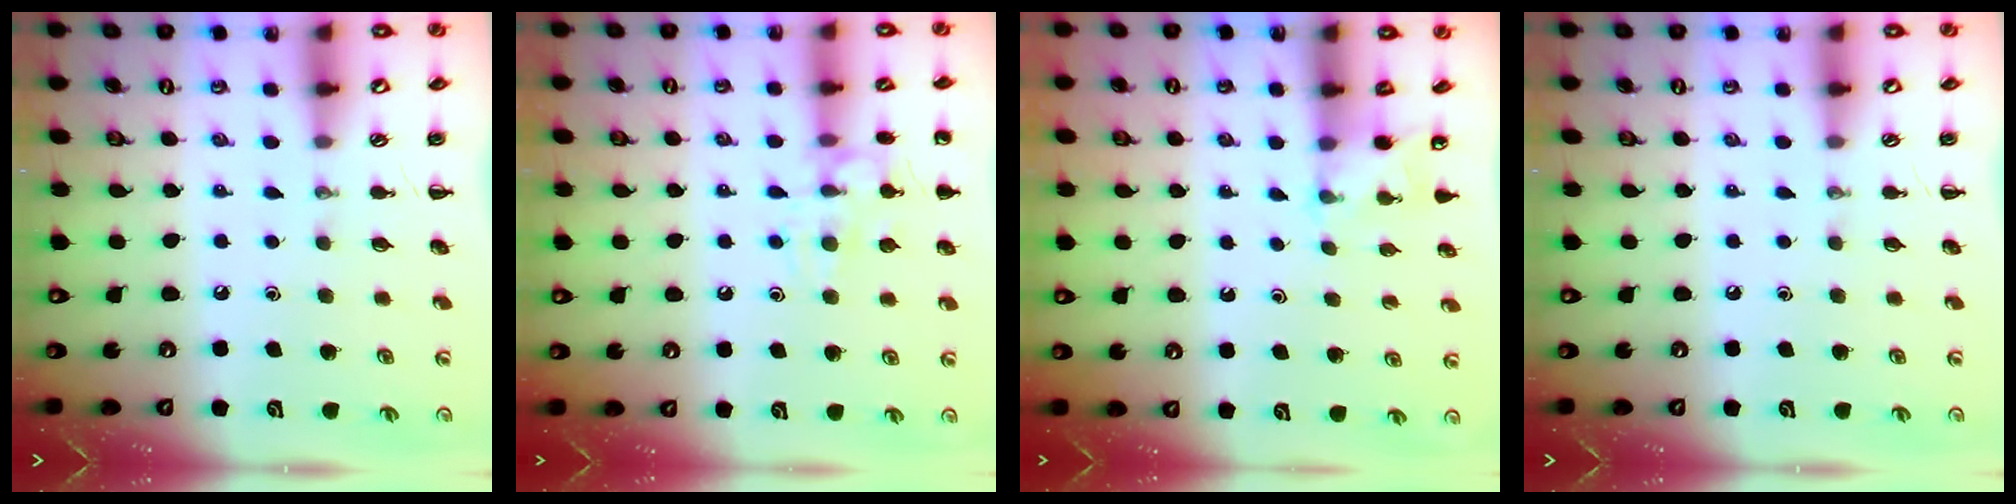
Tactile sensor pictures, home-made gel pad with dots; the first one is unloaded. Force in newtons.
{"total": 11.3, "press": 11.2, "slide": 0.8}
{"total": 2.0, "press": 1.9, "slide": 0.6}
{"total": 0.0}